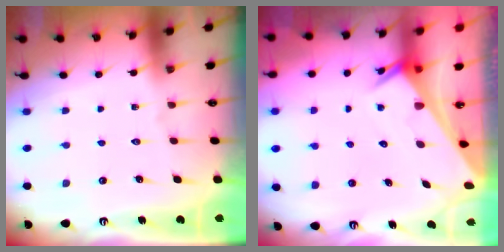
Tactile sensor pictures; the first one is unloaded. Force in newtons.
{"total": 2.7, "press": 2.7, "slide": 0.1}